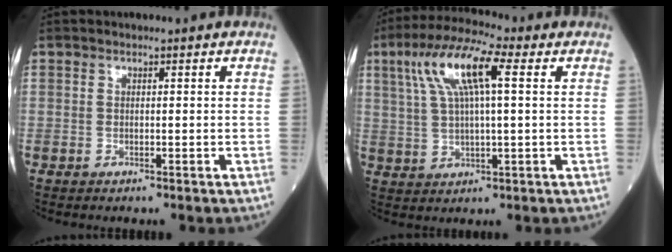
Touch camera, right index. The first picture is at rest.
{"total": 10.8, "force": [3.8, 2.0, 10.0], "torque": [-0.201, 0.028, 0.068]}